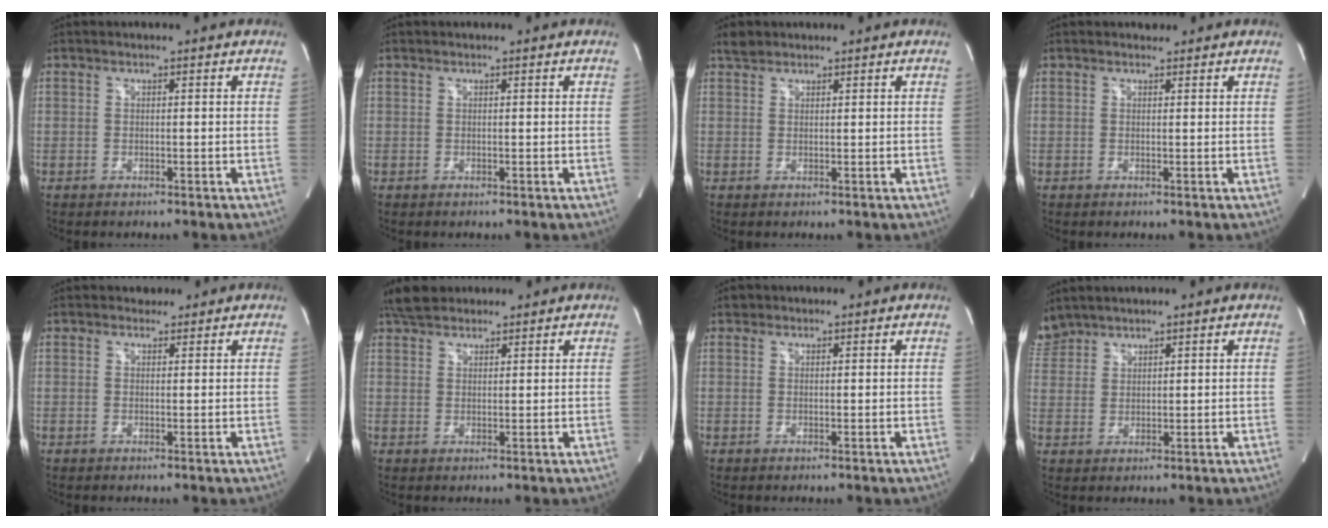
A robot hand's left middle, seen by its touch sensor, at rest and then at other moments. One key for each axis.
{"total": 0.0}
{"total": 1.9, "fx": 1.7, "fy": 0.8, "fz": 0.2, "tx": -0.011, "ty": 0.009, "tz": 0.031}
{"total": 0.9, "fx": 0.8, "fy": 0.3, "fz": -0.1, "tx": -0.007, "ty": 0.002, "tz": 0.011}
{"total": 1.3, "fx": 1.1, "fy": 0.7, "fz": -0.1, "tx": 0.001, "ty": 0.004, "tz": 0.014}
{"total": 5.4, "fx": 4.6, "fy": 2.2, "fz": 1.8, "tx": -0.036, "ty": 0.025, "tz": 0.085}
{"total": 0.9, "fx": 0.7, "fy": 0.5, "fz": 0.0, "tx": 0.000, "ty": 0.004, "tz": 0.009}
{"total": 4.1, "fx": 3.9, "fy": 1.4, "fz": -0.1, "tx": -0.003, "ty": 0.016, "tz": 0.085}